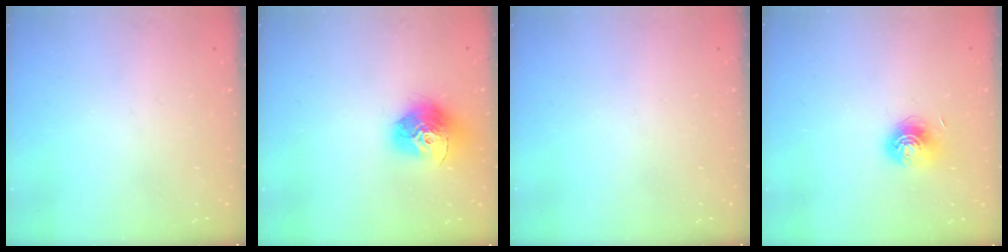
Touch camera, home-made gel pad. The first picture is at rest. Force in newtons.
{"total": 15.6, "press": 15.5, "slide": 1.5}
{"total": 0.0}
{"total": 7.0, "press": 7.0, "slide": 0.5}